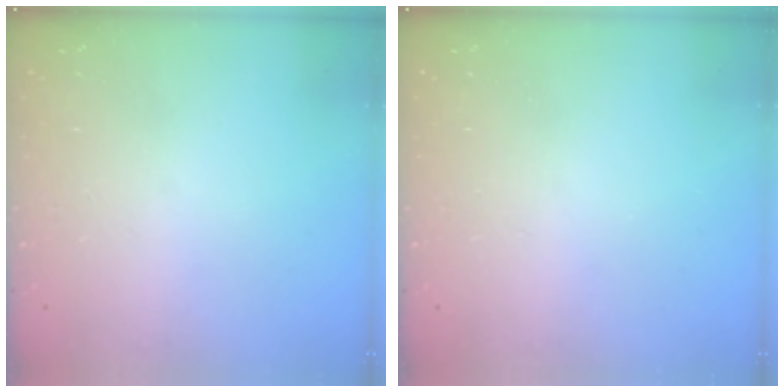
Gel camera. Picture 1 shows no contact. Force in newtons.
{"total": 0.0}